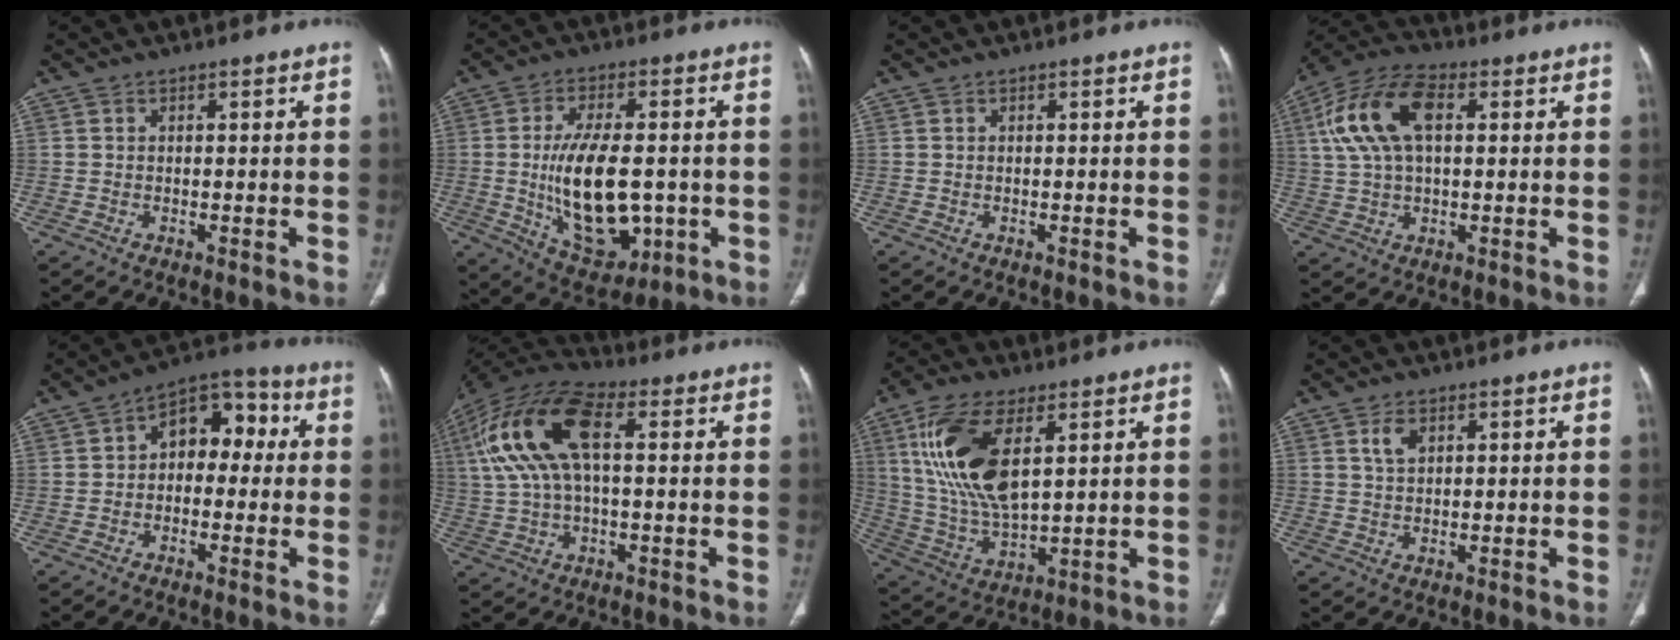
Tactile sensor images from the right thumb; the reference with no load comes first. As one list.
[{"total": 17.4, "force": [-1.7, 8.9, 14.8], "torque": [-0.236, -0.006, -0.008]}, {"total": 0.0}, {"total": 13.9, "force": [3.6, 7.5, 11.2], "torque": [-0.231, 0.024, 0.065]}, {"total": 10.1, "force": [0.9, 6.7, 7.4], "torque": [-0.066, 0.036, -0.002]}, {"total": 17.3, "force": [3.7, 8.0, 14.9], "torque": [-0.309, 0.037, 0.063]}, {"total": 17.3, "force": [5.8, 7.8, 14.3], "torque": [-0.287, -0.021, 0.121]}, {"total": 2.9, "force": [1.3, 1.6, 2.0], "torque": [-0.037, -0.002, 0.030]}]